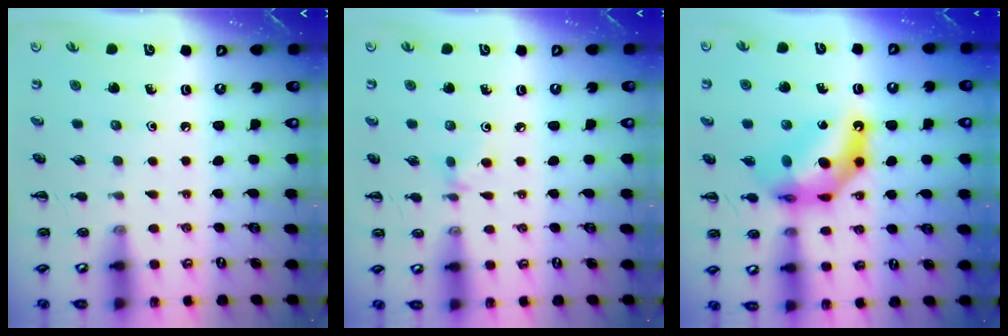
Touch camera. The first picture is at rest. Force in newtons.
{"total": 2.8, "press": 2.5, "slide": 1.1}
{"total": 11.9, "press": 11.4, "slide": 3.6}